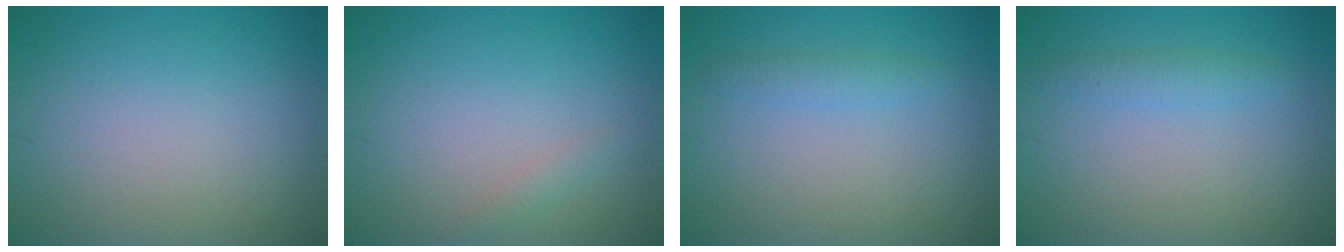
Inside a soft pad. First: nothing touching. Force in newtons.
{"total": 0.8, "press": 0.8, "slide": 0.1}
{"total": 1.5, "press": 1.5, "slide": 0.1}
{"total": 1.6, "press": 1.6, "slide": 0.1}